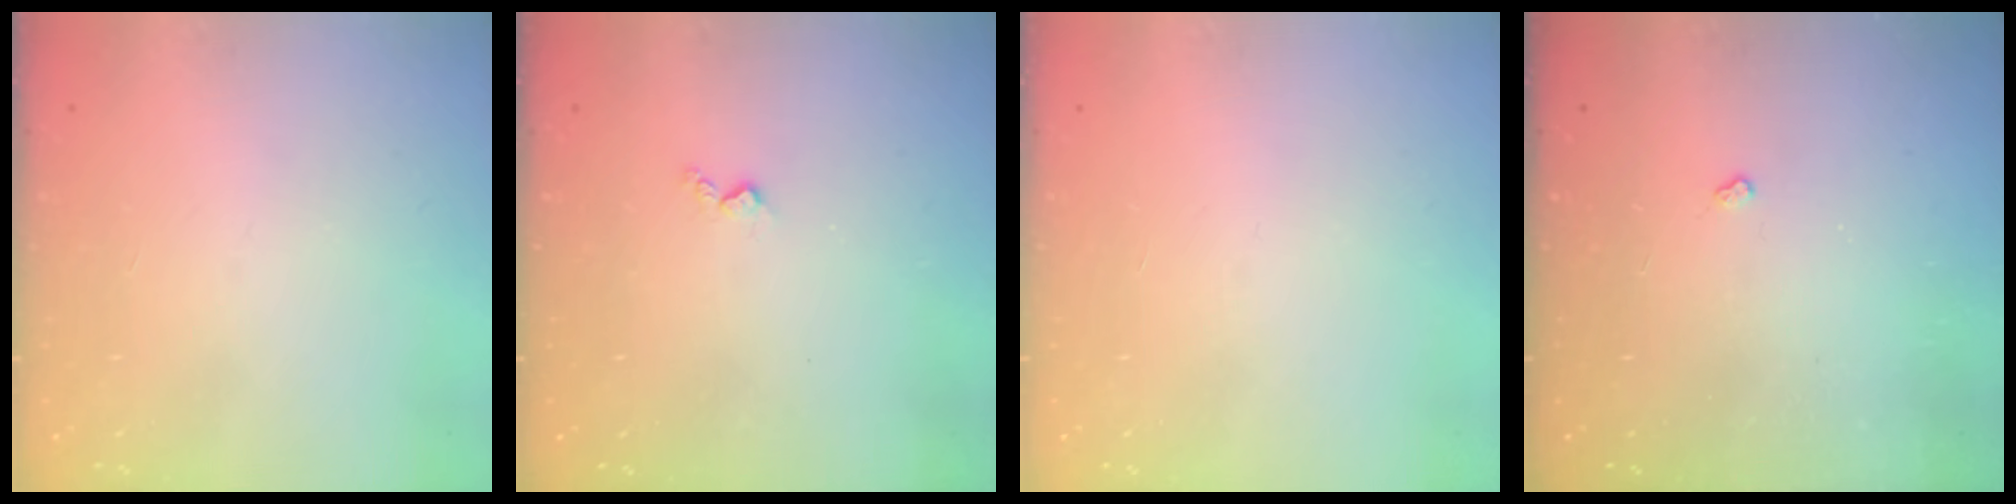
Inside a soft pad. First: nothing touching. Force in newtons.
{"total": 2.9, "press": 2.9, "slide": 0.5}
{"total": 0.0}
{"total": 2.5, "press": 2.4, "slide": 0.5}